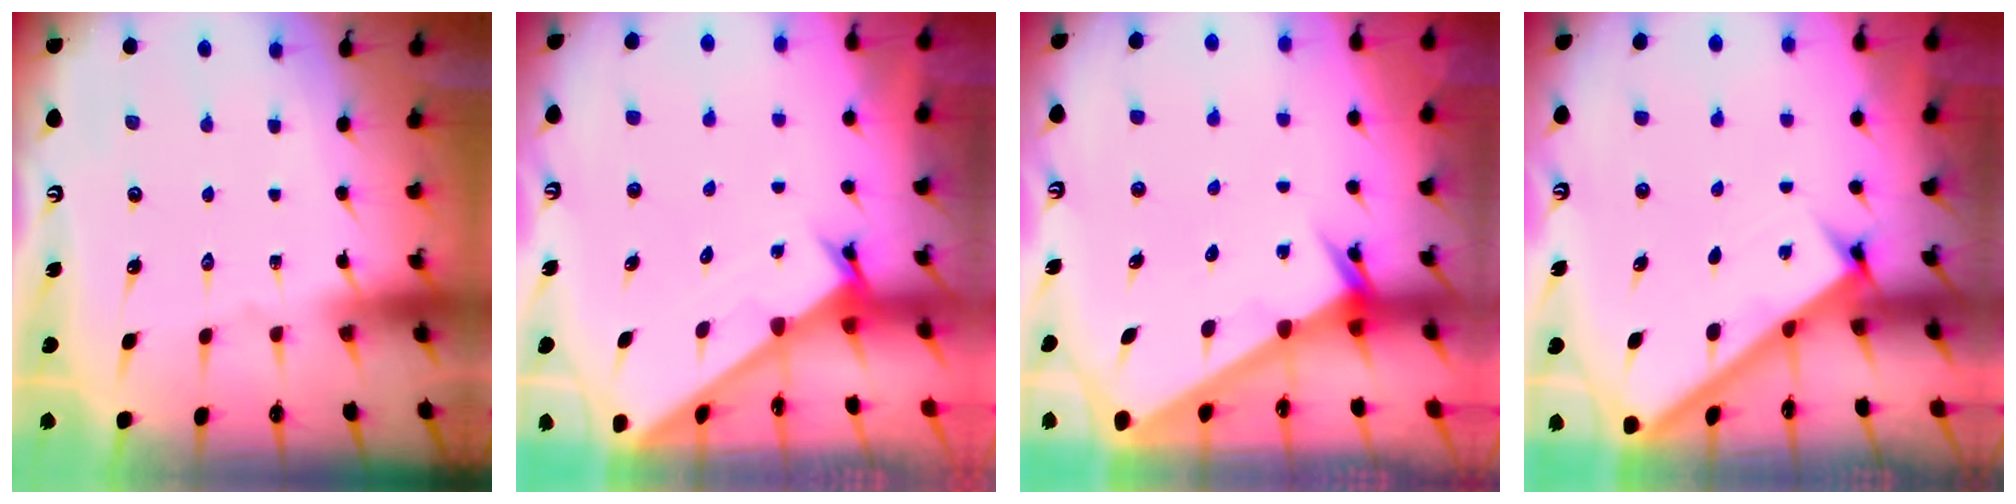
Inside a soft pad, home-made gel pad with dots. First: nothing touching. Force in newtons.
{"total": 1.7, "press": 1.7, "slide": 0.1}
{"total": 2.5, "press": 2.5, "slide": 0.1}
{"total": 2.8, "press": 2.7, "slide": 0.4}